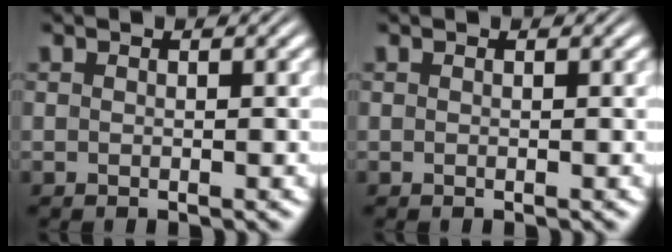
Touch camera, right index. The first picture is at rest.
{"total": 0.0}